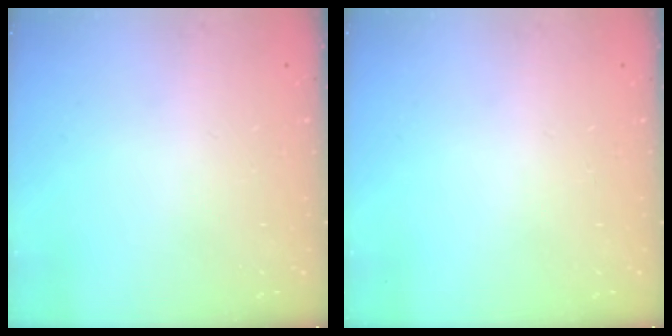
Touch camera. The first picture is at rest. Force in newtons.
{"total": 0.0}